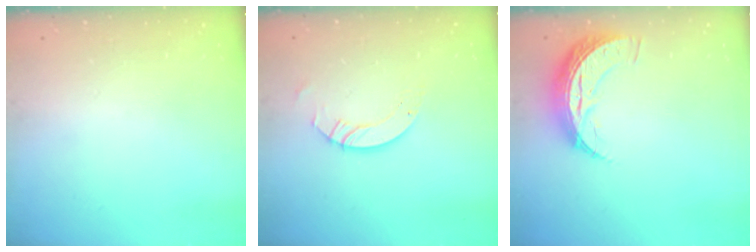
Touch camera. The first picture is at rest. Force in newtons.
{"total": 6.2, "press": 6.2, "slide": 0.6}
{"total": 8.7, "press": 8.7, "slide": 0.7}